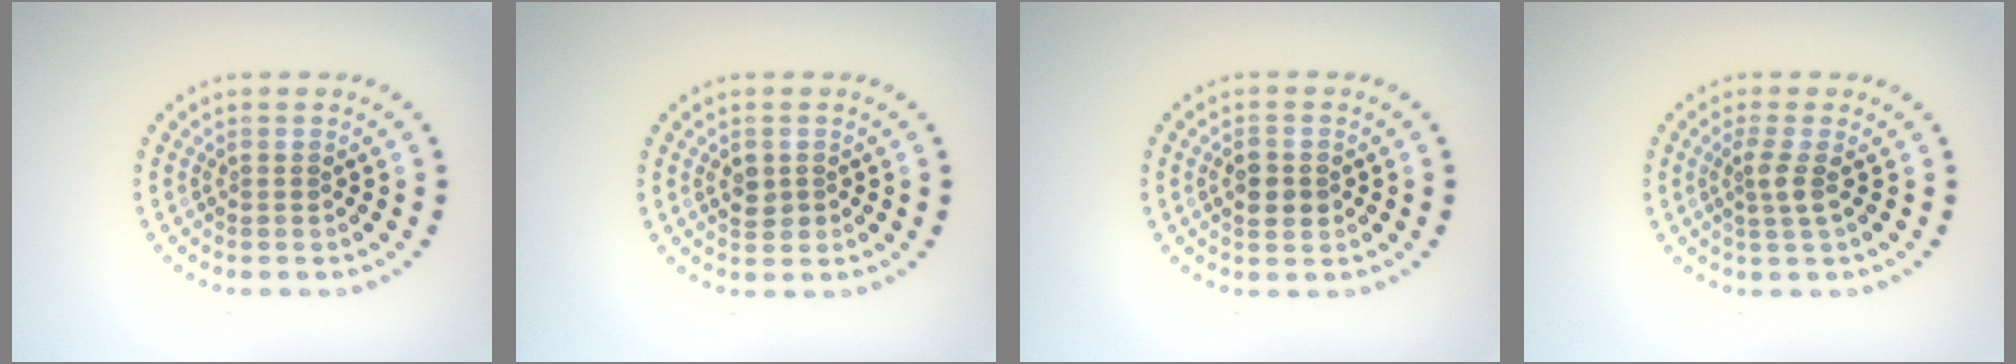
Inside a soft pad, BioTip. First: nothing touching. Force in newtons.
{"total": 1.7, "press": 1.7, "slide": 0.2}
{"total": 2.7, "press": 2.7, "slide": 0.2}
{"total": 1.9, "press": 1.4, "slide": 1.2}